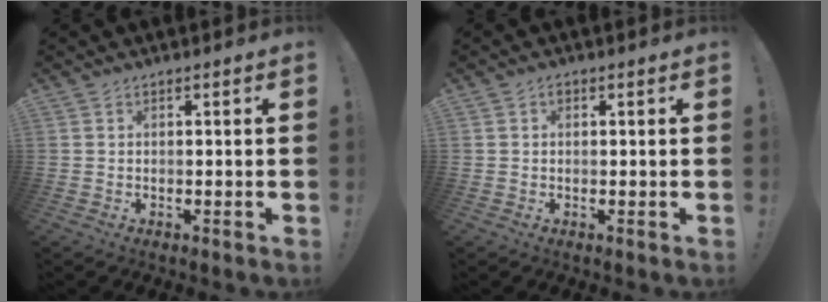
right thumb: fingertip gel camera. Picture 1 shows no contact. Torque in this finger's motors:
{"motor_torque": [-0.12, 0.12, 0.14, -0.14, 0.00]}